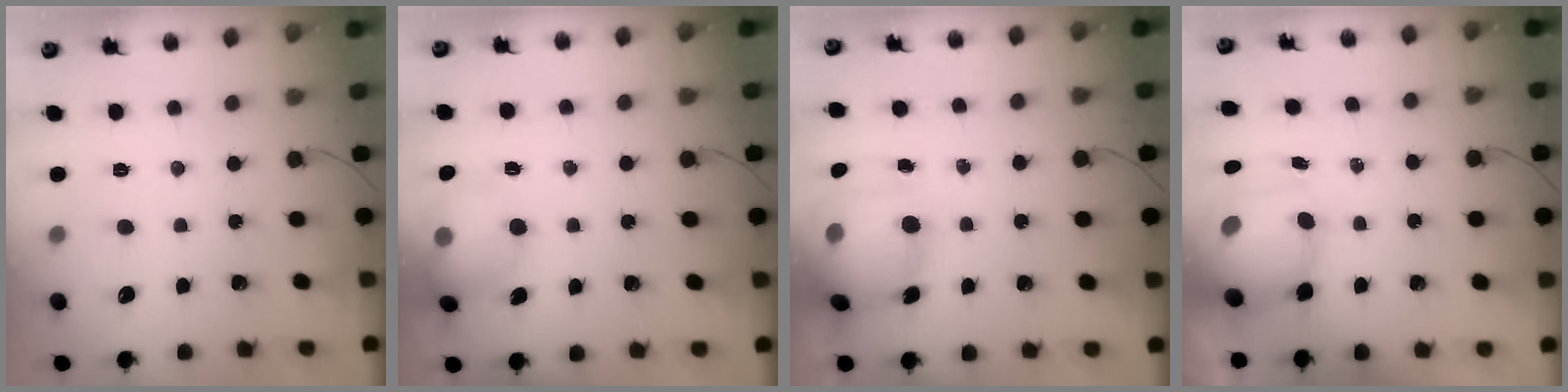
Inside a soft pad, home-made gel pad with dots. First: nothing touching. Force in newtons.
{"total": 14.8, "press": 13.3, "slide": 6.5}
{"total": 16.5, "press": 16.1, "slide": 4.0}
{"total": 10.8, "press": 10.4, "slide": 2.8}